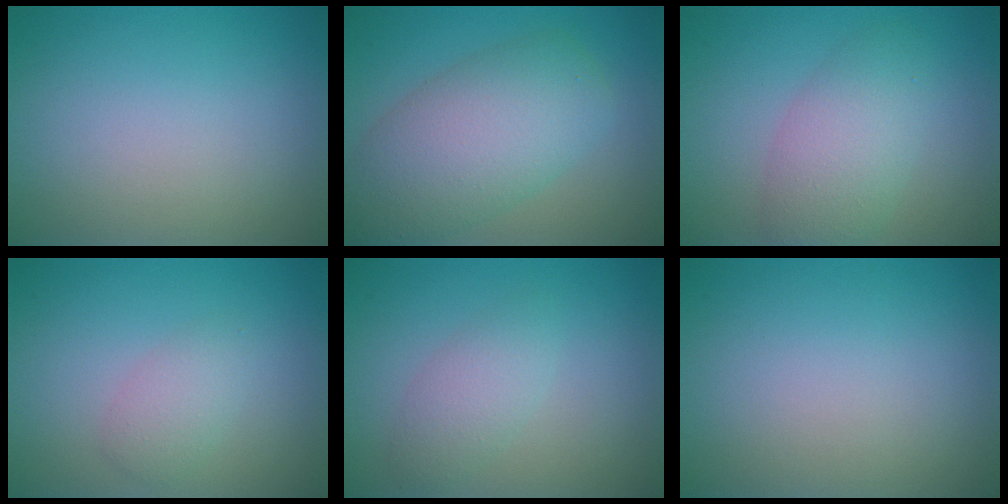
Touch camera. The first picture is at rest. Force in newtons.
{"total": 8.0, "press": 7.9, "slide": 0.4}
{"total": 4.5, "press": 4.5, "slide": 0.1}
{"total": 2.0, "press": 2.0, "slide": 0.0}
{"total": 2.3, "press": 2.3, "slide": 0.1}
{"total": 0.0}